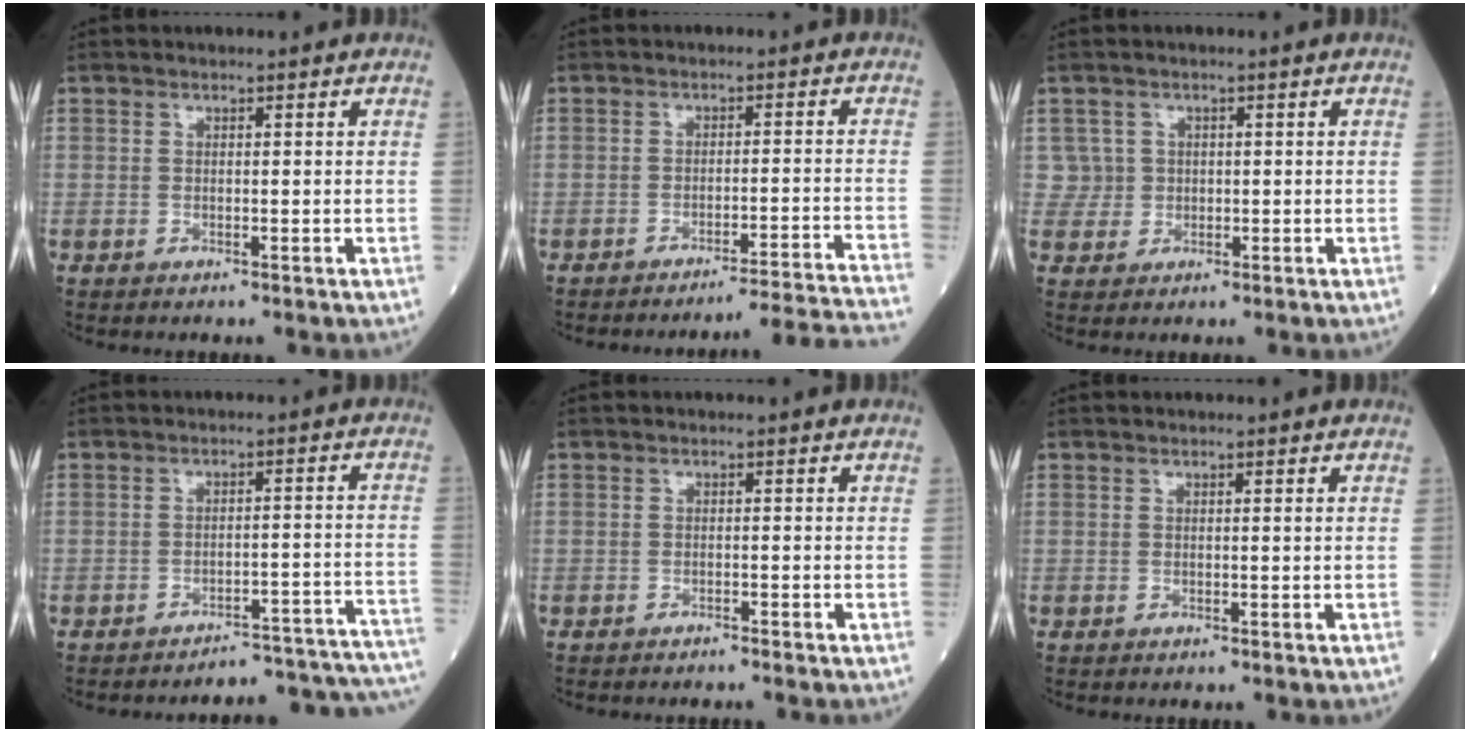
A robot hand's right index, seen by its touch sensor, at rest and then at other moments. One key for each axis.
{"total": 13.7, "fx": -13.0, "fy": -3.4, "fz": 2.6, "tx": 0.000, "ty": -0.022, "tz": -0.165}
{"total": 2.8, "fx": 0.6, "fy": 2.7, "fz": -0.3, "tx": 0.020, "ty": 0.006, "tz": 0.007}
{"total": 14.1, "fx": -14.0, "fy": 0.7, "fz": 0.9, "tx": 0.024, "ty": 0.036, "tz": -0.166}
{"total": 1.4, "fx": -1.3, "fy": -0.1, "fz": 0.4, "tx": -0.008, "ty": 0.000, "tz": -0.018}
{"total": 0.0}